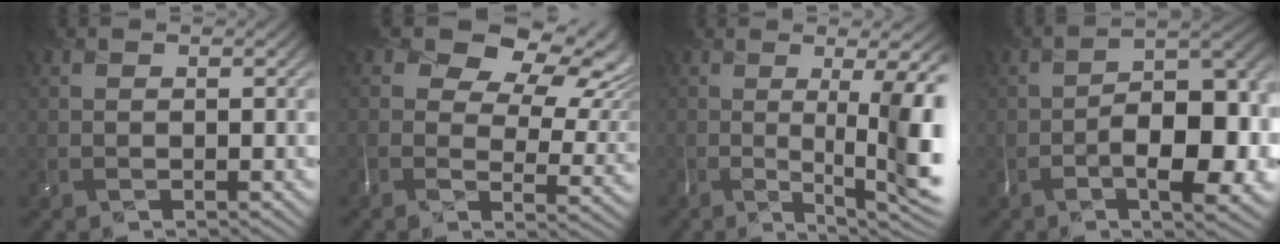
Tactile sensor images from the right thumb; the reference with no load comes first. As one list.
[{"total": 11.4, "force": [5.4, 6.5, 7.7], "torque": [-0.124, -0.004, 0.098]}, {"total": 10.8, "force": [-2.1, 2.3, 10.4], "torque": [-0.112, -0.002, -0.032]}, {"total": 11.0, "force": [-4.4, 3.6, 9.5], "torque": [-0.143, 0.001, -0.063]}]